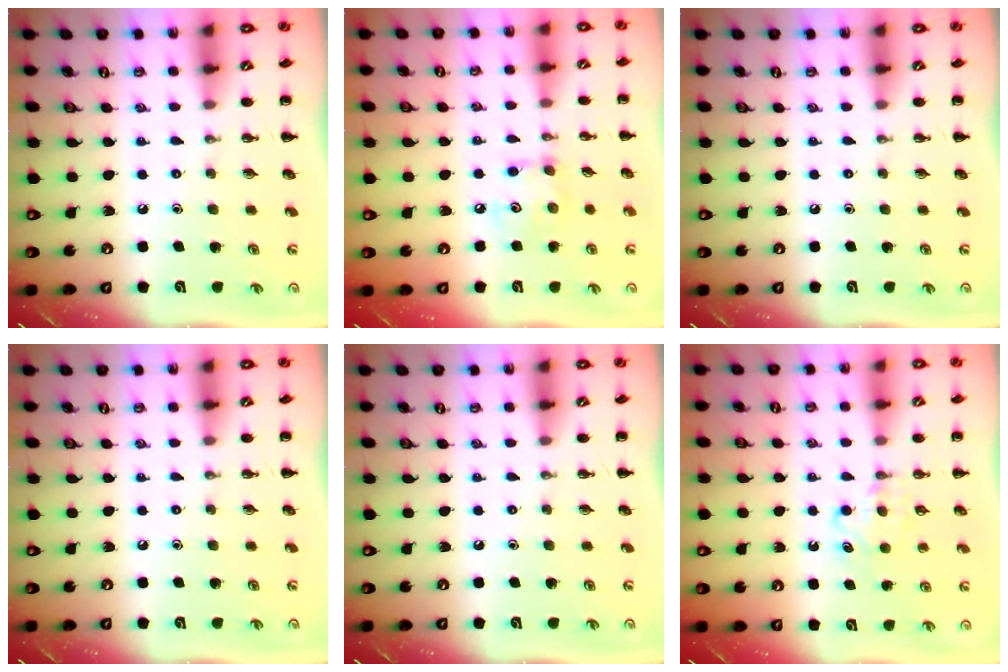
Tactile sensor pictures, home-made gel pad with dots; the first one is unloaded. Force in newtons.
{"total": 5.8, "press": 5.8, "slide": 0.5}
{"total": 0.0}
{"total": 0.0}
{"total": 0.0}
{"total": 5.9, "press": 5.7, "slide": 1.8}